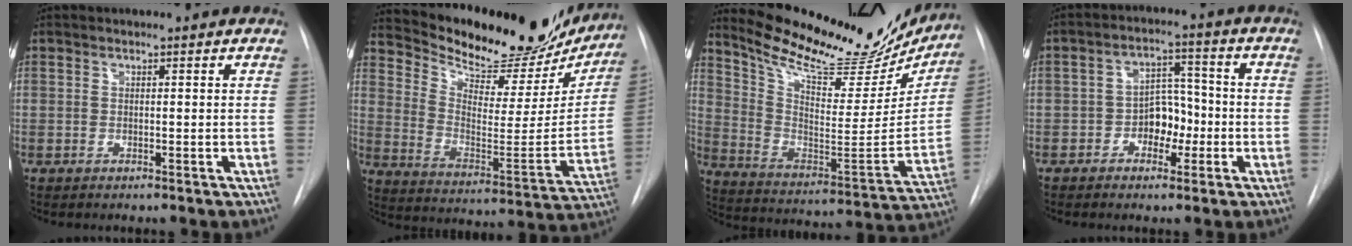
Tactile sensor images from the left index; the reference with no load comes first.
{"total": 24.6, "force": [22.0, 6.9, 8.6], "torque": [-0.137, -0.051, 0.302]}
{"total": 26.0, "force": [22.8, 6.3, 10.8], "torque": [-0.171, -0.054, 0.323]}
{"total": 5.9, "force": [-2.3, 3.8, 4.0], "torque": [-0.061, 0.014, -0.041]}